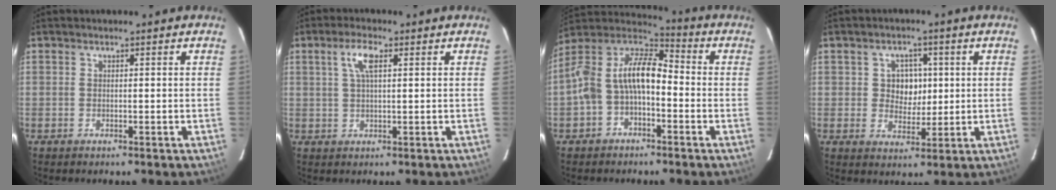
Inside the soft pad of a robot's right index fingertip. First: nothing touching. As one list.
[{"total": 4.4, "force": [1.6, 1.5, 3.8], "torque": [-0.075, 0.009, 0.031]}, {"total": 12.9, "force": [-2.1, 7.3, 10.5], "torque": [-0.207, 0.027, -0.044]}, {"total": 5.3, "force": [0.7, 4.7, 2.5], "torque": [-0.039, 0.010, 0.016]}]